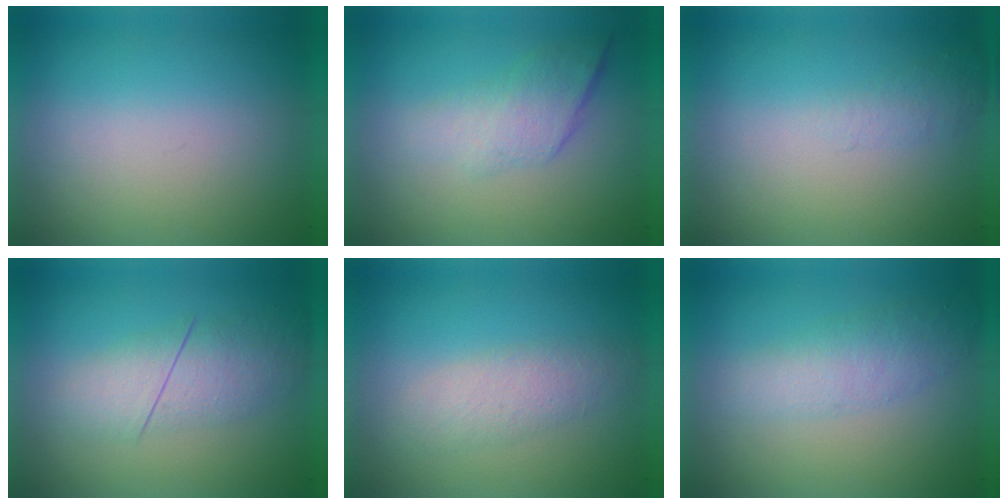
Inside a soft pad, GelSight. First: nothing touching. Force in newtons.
{"total": 2.2}
{"total": 1.0}
{"total": 2.7}
{"total": 1.8}
{"total": 2.2}